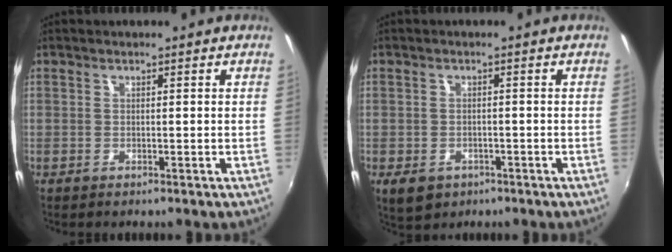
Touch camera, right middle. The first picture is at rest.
{"total": 5.1, "force": [-2.6, 3.6, 2.5], "torque": [-0.054, -0.013, -0.036]}